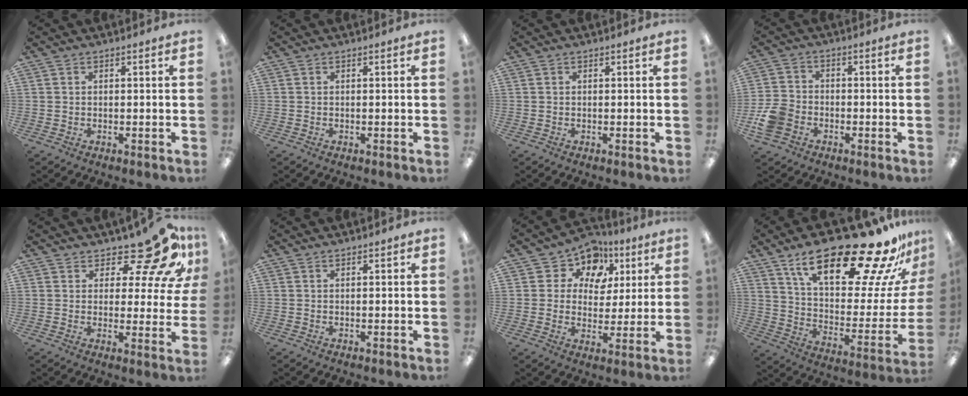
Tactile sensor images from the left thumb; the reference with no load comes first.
{"total": 0.0}
{"total": 0.0}
{"total": 7.3, "force": [-3.2, 5.5, 3.6], "torque": [-0.074, 0.015, -0.061]}
{"total": 14.8, "force": [11.2, 5.1, 8.2], "torque": [-0.110, -0.090, 0.186]}
{"total": 0.0}
{"total": 9.7, "force": [5.5, 7.5, 2.8], "torque": [-0.056, -0.036, 0.102]}
{"total": 29.0, "force": [19.9, 9.1, 19.1], "torque": [-0.289, -0.135, 0.326]}